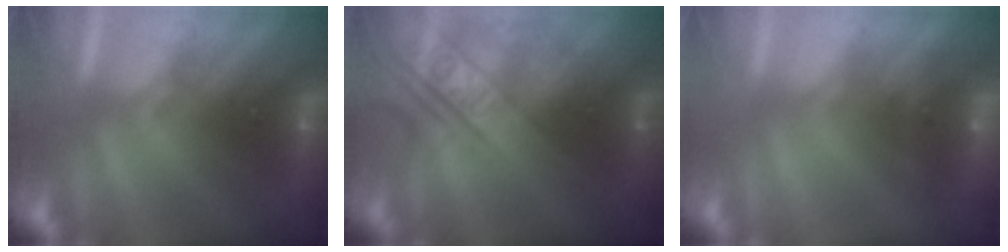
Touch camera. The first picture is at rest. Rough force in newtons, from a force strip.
{"total": 2.4}
{"total": 8.2}